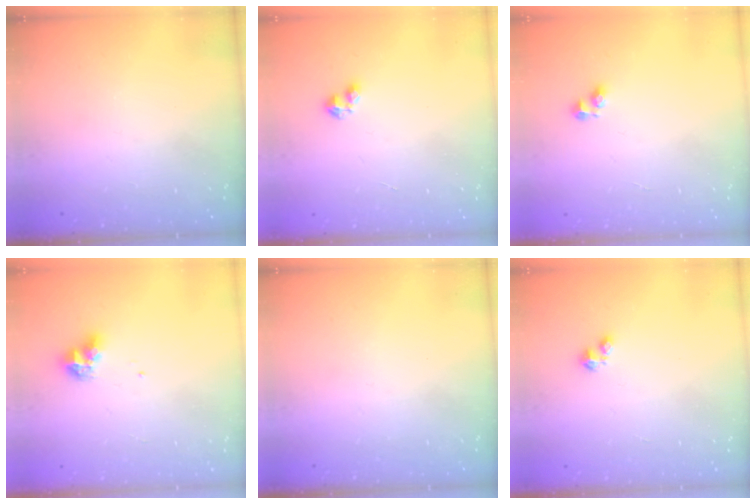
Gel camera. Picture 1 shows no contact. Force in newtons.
{"total": 1.9, "press": 1.9, "slide": 0.4}
{"total": 2.6, "press": 2.6, "slide": 0.2}
{"total": 7.8, "press": 7.7, "slide": 1.1}
{"total": 0.0}
{"total": 1.1, "press": 1.1, "slide": 0.3}